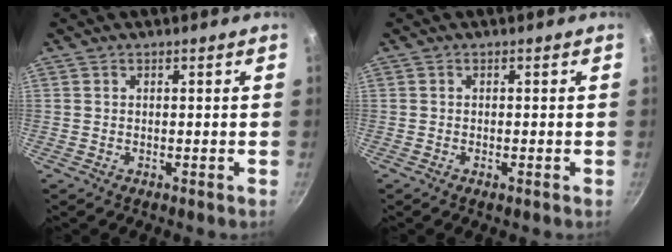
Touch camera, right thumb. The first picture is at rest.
{"total": 0.9, "force": [-0.4, 0.2, 0.8], "torque": [-0.016, 0.002, -0.009]}